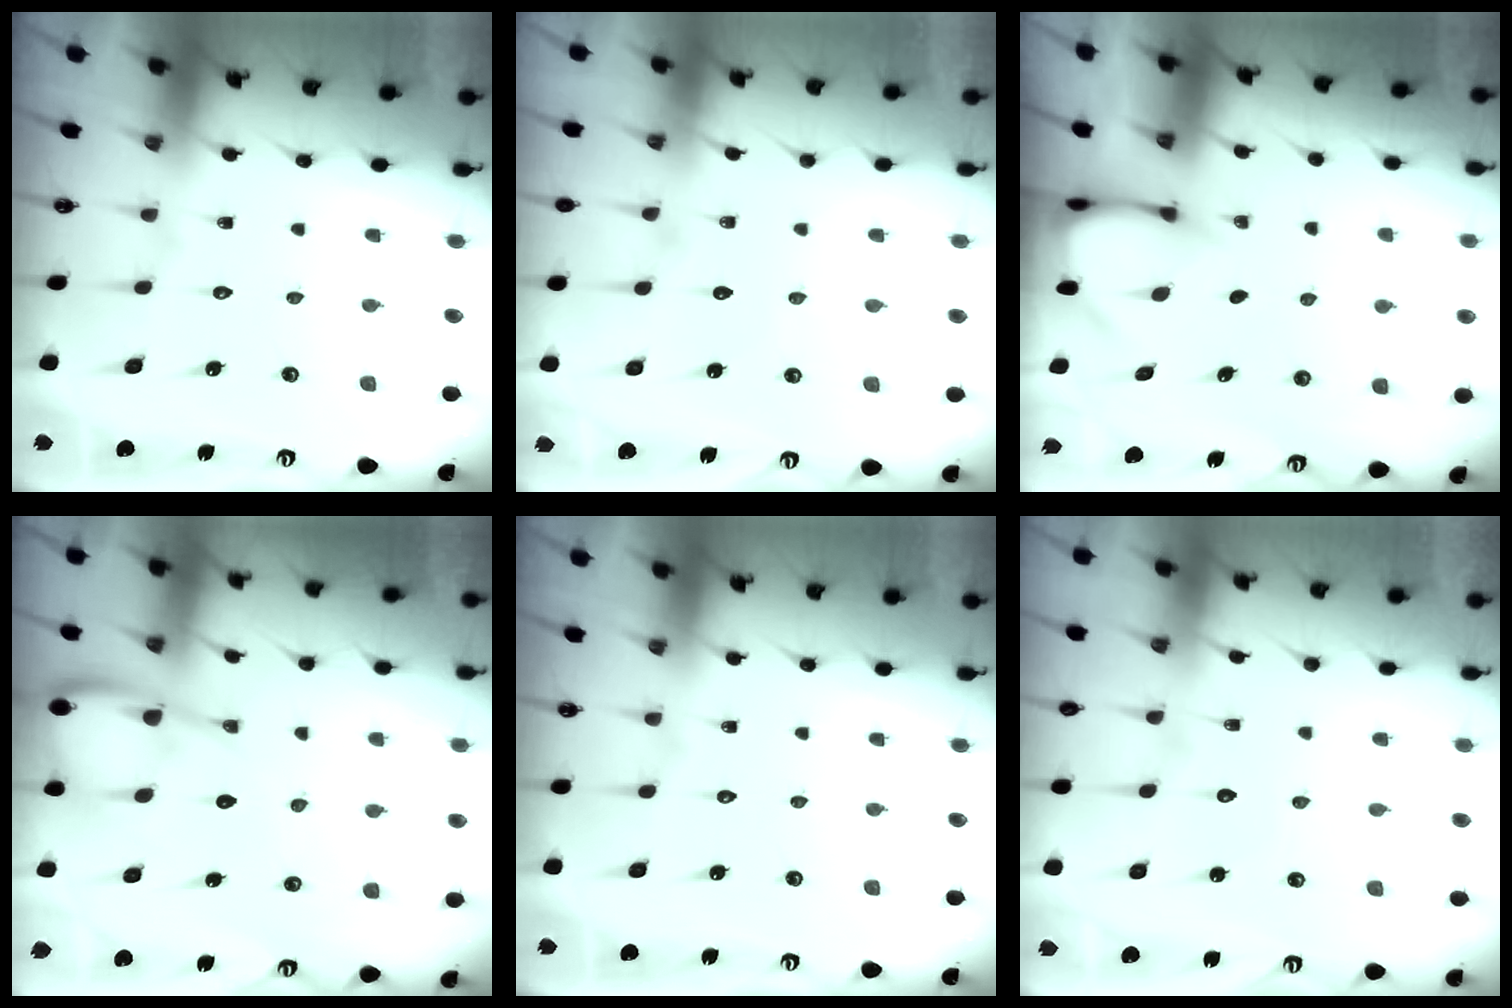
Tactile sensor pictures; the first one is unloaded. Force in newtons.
{"total": 2.7, "press": 2.7, "slide": 0.3}
{"total": 3.2, "press": 3.2, "slide": 0.3}
{"total": 9.0, "press": 9.0, "slide": 1.0}
{"total": 0.0}
{"total": 3.4, "press": 3.4, "slide": 0.3}